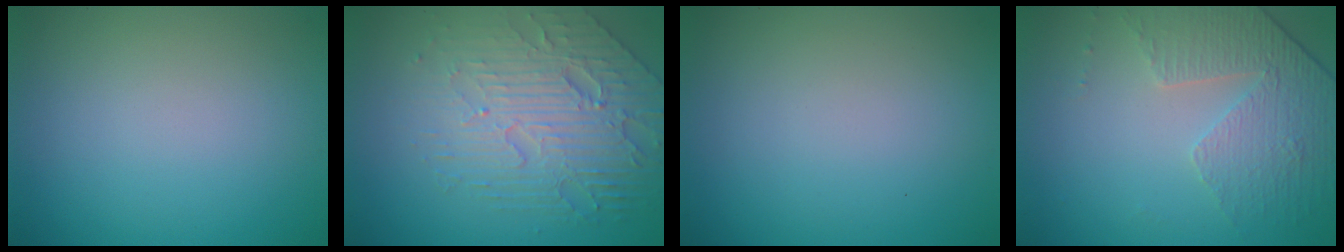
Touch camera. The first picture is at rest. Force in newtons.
{"total": 6.7, "press": 4.9, "slide": 4.5}
{"total": 0.0}
{"total": 4.7, "press": 3.3, "slide": 3.4}